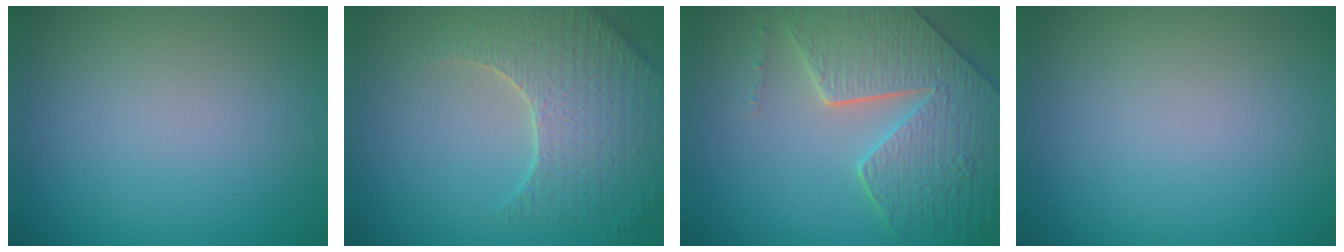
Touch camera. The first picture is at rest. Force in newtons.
{"total": 5.1, "press": 4.9, "slide": 1.6}
{"total": 7.7, "press": 6.1, "slide": 4.6}
{"total": 0.0}